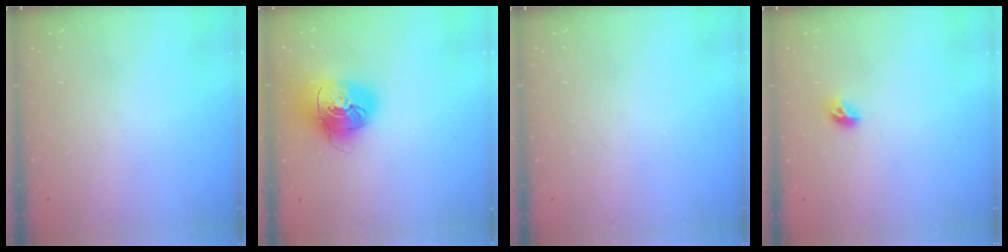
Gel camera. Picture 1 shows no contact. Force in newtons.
{"total": 16.2, "press": 16.1, "slide": 2.0}
{"total": 0.0}
{"total": 5.4, "press": 5.4, "slide": 0.5}